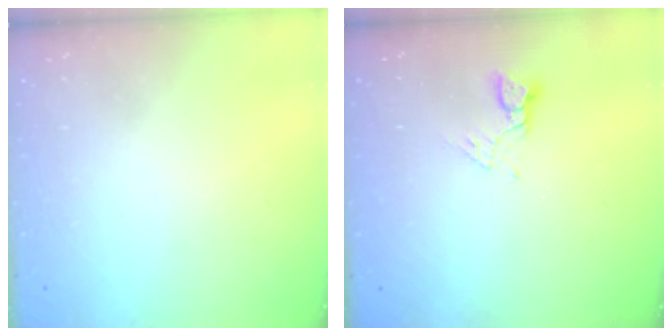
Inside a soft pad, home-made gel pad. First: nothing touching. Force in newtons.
{"total": 2.7, "press": 2.7, "slide": 0.2}